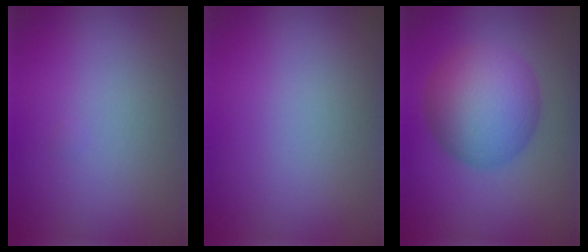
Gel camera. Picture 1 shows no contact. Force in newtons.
{"total": 0.0}
{"total": 6.9, "press": 6.9, "slide": 0.1}